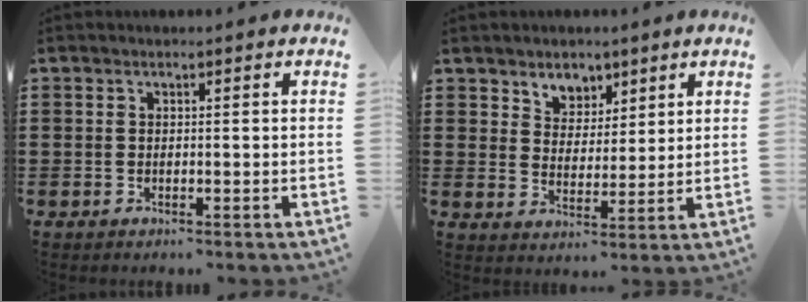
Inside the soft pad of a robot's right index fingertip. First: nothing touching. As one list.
[{"total": 4.3, "force": [3.3, 2.7, 0.2], "torque": [-0.023, 0.004, 0.062]}]